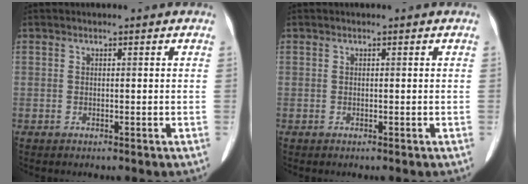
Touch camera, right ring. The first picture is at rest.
{"total": 0.0}